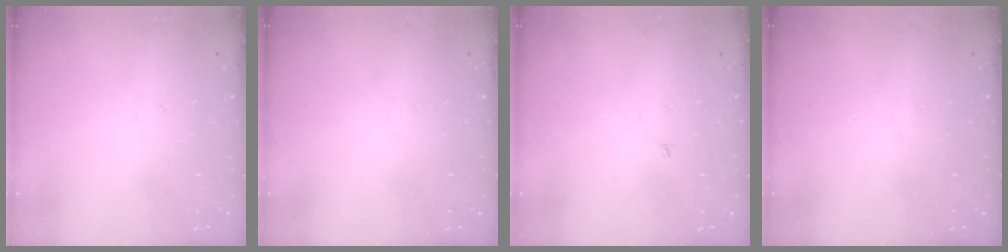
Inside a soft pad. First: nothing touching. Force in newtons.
{"total": 0.0}
{"total": 1.9, "press": 1.9, "slide": 0.2}
{"total": 0.0}